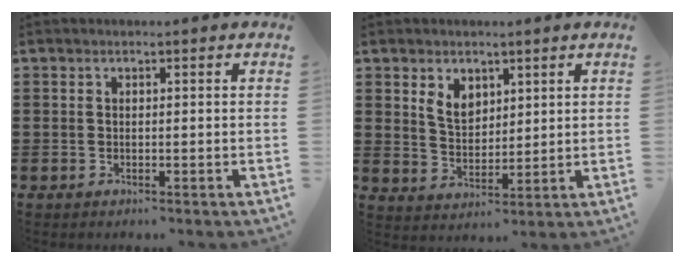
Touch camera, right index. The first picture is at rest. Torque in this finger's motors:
{"motor_torque": [0.76, 0.75, 0.22, 0.06]}